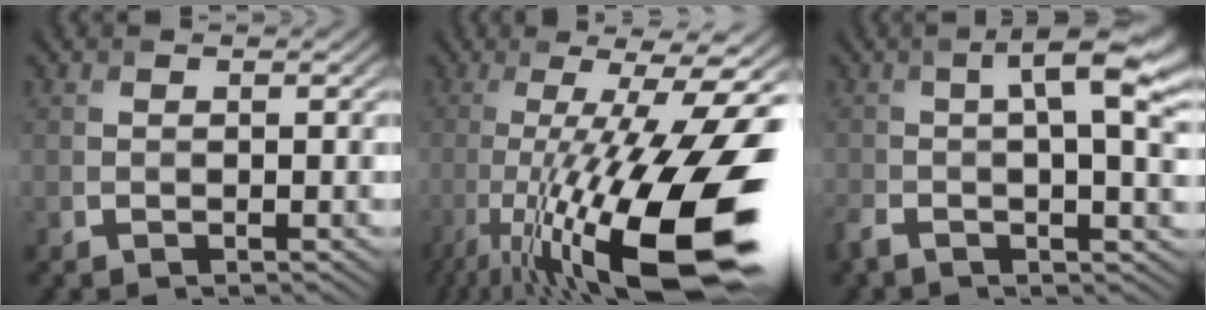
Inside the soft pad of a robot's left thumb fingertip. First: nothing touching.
{"total": 20.0, "force": [-7.2, 4.8, 18.1], "torque": [-0.285, -0.003, -0.118]}
{"total": 9.2, "force": [0.1, 2.6, 8.8], "torque": [-0.147, 0.002, -0.004]}